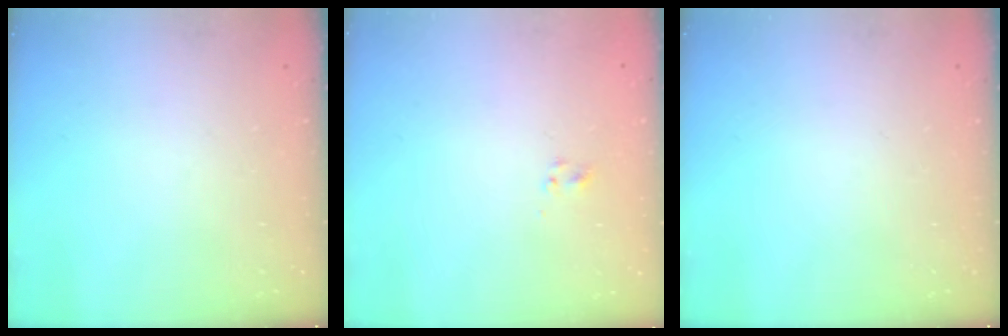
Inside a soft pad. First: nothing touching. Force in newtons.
{"total": 1.3, "press": 1.1, "slide": 0.8}
{"total": 0.0}